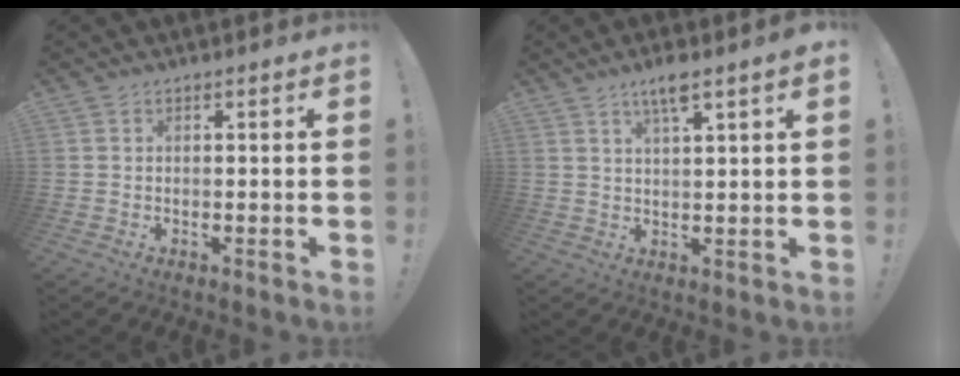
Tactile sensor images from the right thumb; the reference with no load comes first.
{"total": 5.4, "force": [3.2, 0.6, 4.3], "torque": [-0.072, -0.008, 0.050]}